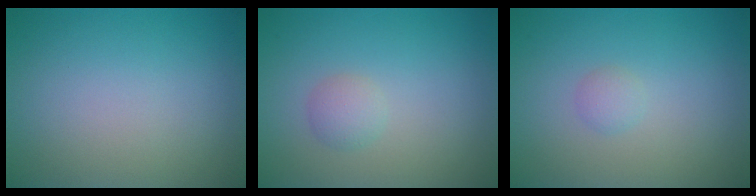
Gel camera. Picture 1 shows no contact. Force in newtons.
{"total": 1.4, "press": 1.4, "slide": 0.0}
{"total": 0.9, "press": 0.9, "slide": 0.0}